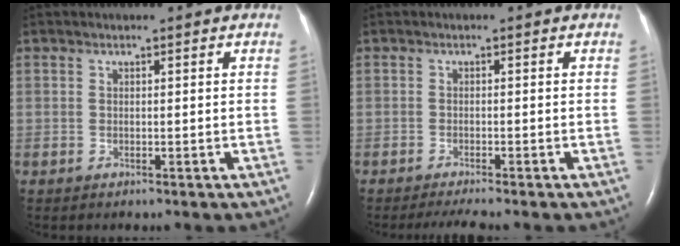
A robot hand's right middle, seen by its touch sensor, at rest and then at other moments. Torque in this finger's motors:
{"motor_torque": [0.81, -0.82, 0.07, 0.07]}